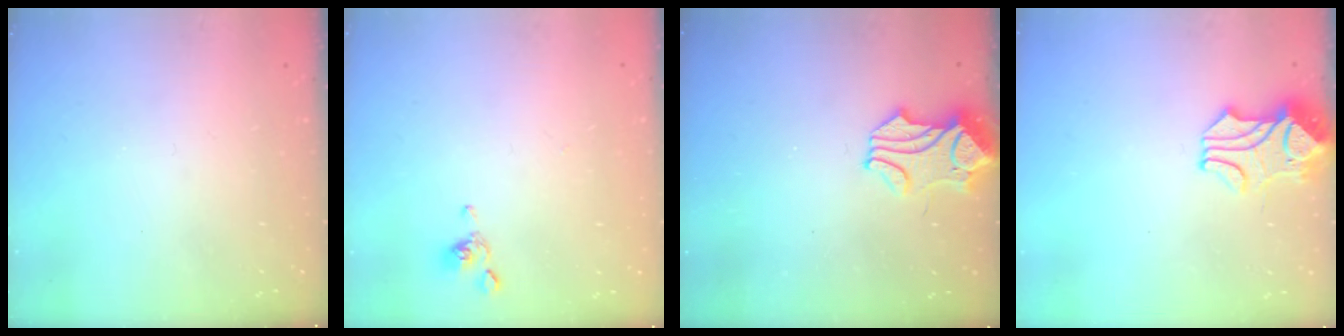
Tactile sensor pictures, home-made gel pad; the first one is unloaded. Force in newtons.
{"total": 2.2, "press": 2.2, "slide": 0.2}
{"total": 1.7, "press": 1.2, "slide": 1.1}
{"total": 2.3, "press": 2.0, "slide": 1.2}